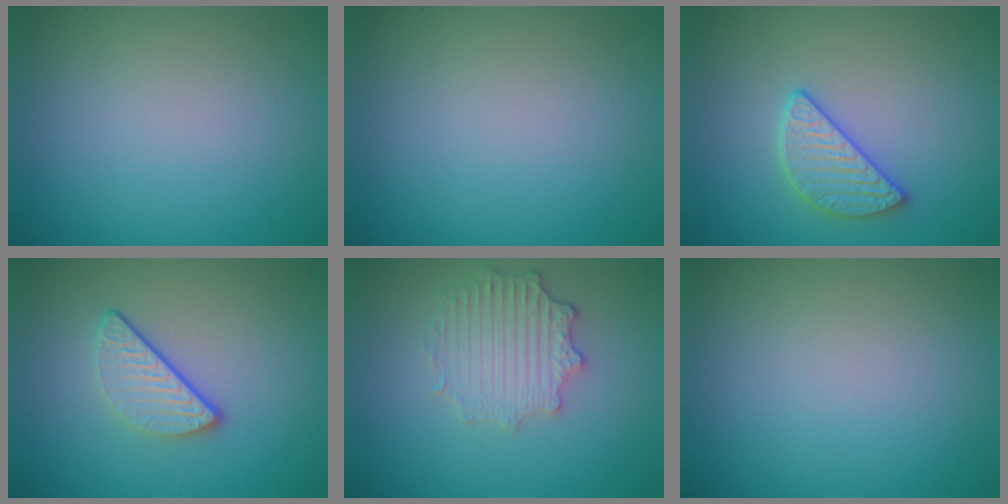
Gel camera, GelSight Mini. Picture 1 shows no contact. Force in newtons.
{"total": 0.0}
{"total": 2.7, "press": 2.7, "slide": 0.4}
{"total": 3.0, "press": 2.3, "slide": 1.8}
{"total": 3.3, "press": 2.8, "slide": 1.7}
{"total": 0.0}